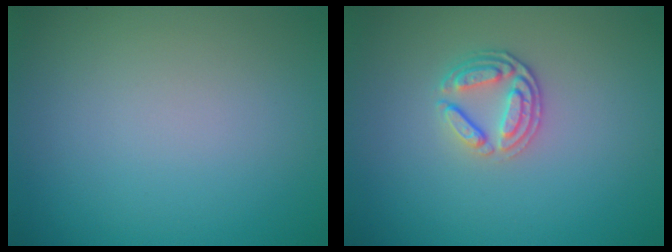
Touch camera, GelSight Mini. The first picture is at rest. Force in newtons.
{"total": 2.7, "press": 2.4, "slide": 1.2}